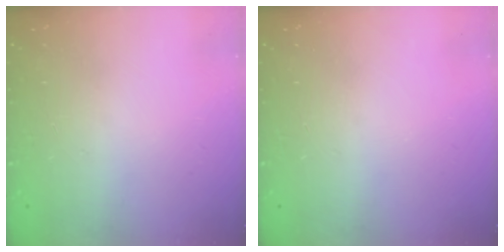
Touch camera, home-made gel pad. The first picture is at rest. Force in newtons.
{"total": 0.0}